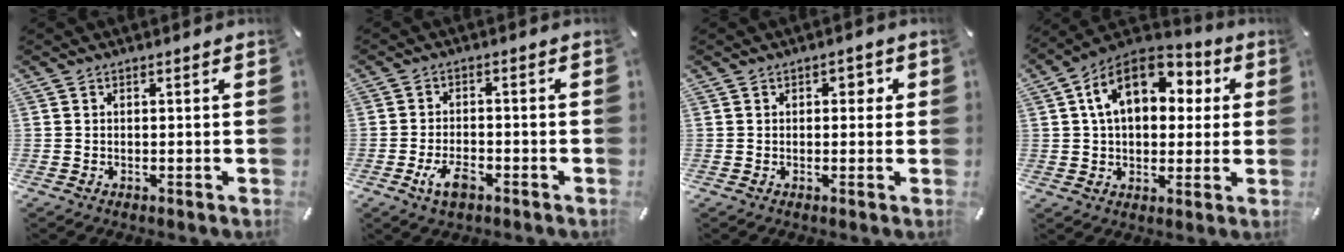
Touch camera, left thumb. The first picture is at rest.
{"total": 5.6, "force": [-2.8, 2.9, 4.0], "torque": [-0.088, 0.009, -0.055]}
{"total": 2.0, "force": [0.2, 1.6, 1.2], "torque": [-0.013, 0.004, -0.005]}
{"total": 15.5, "force": [4.9, 10.8, 9.9], "torque": [-0.174, -0.006, 0.088]}